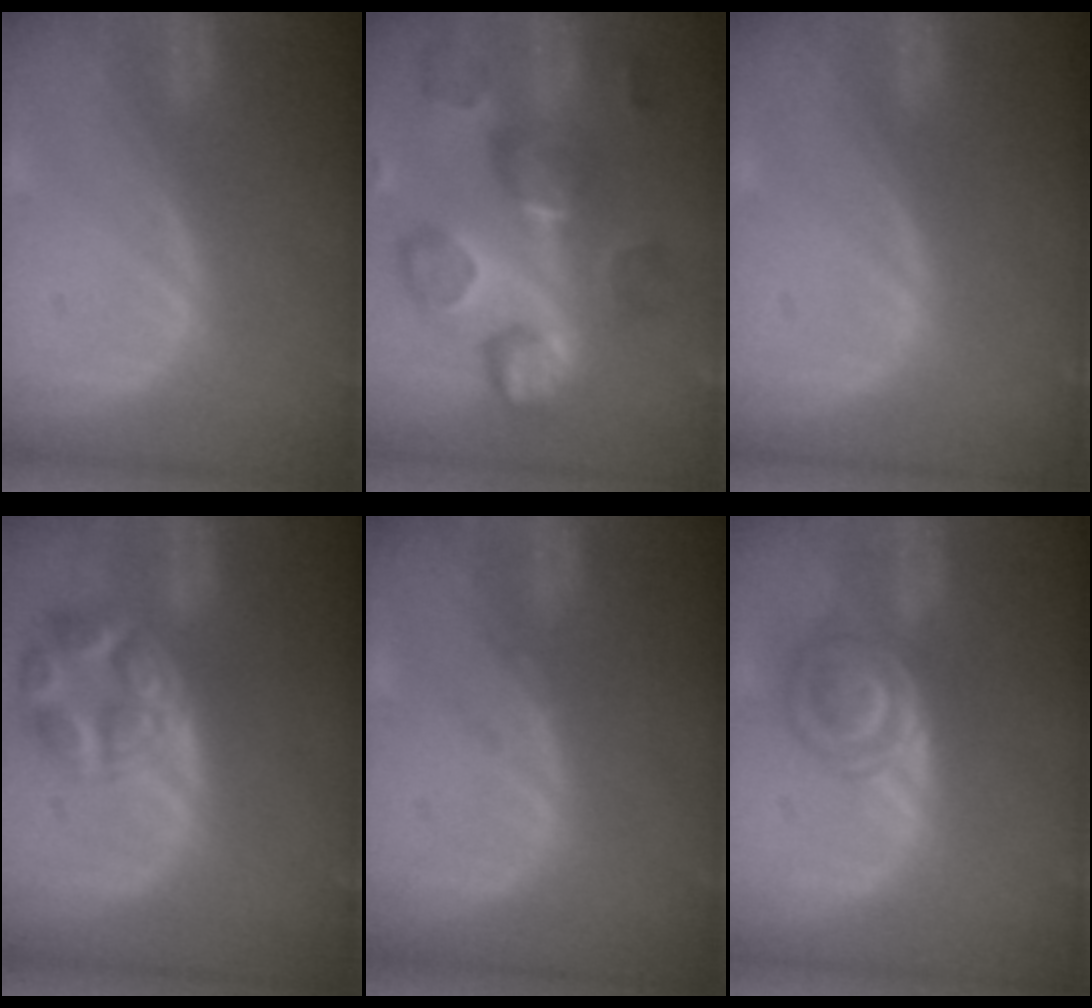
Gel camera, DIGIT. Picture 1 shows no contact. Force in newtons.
{"total": 11.9, "press": 10.9, "slide": 4.6}
{"total": 0.0}
{"total": 7.8, "press": 7.0, "slide": 3.5}
{"total": 0.8, "press": 0.8, "slide": 0.1}
{"total": 6.8, "press": 5.9, "slide": 3.5}